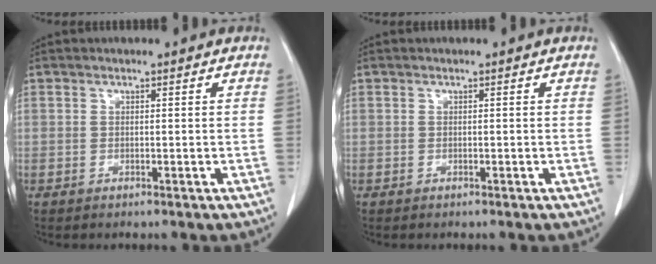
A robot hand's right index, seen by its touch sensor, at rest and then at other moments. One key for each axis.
{"total": 0.0}